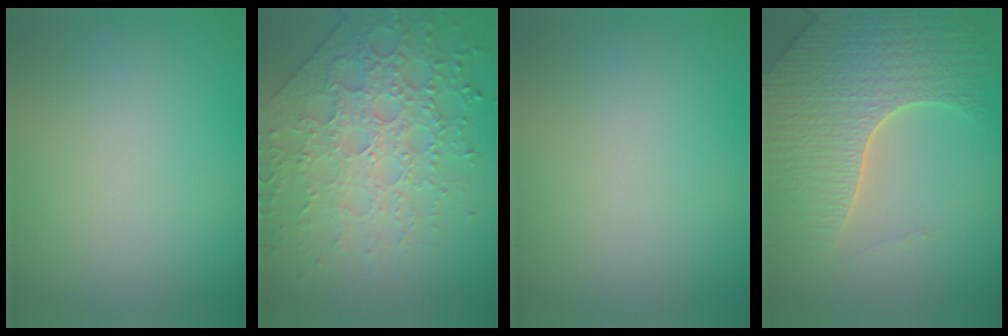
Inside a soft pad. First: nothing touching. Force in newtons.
{"total": 7.0, "press": 5.5, "slide": 4.3}
{"total": 0.0}
{"total": 7.4, "press": 5.5, "slide": 5.0}